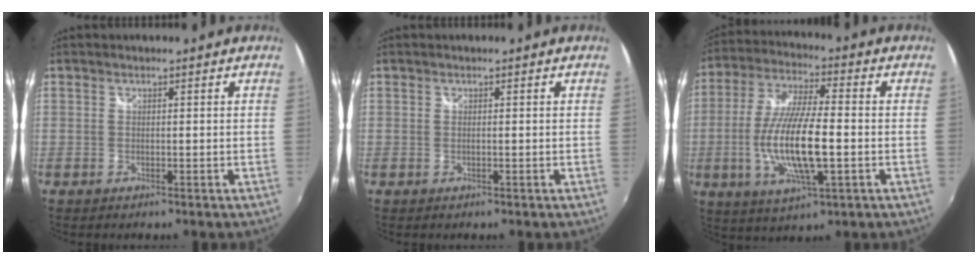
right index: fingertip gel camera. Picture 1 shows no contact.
{"total": 0.0}
{"total": 15.3, "force": [-3.0, 3.8, 14.5], "torque": [-0.291, -0.009, -0.053]}